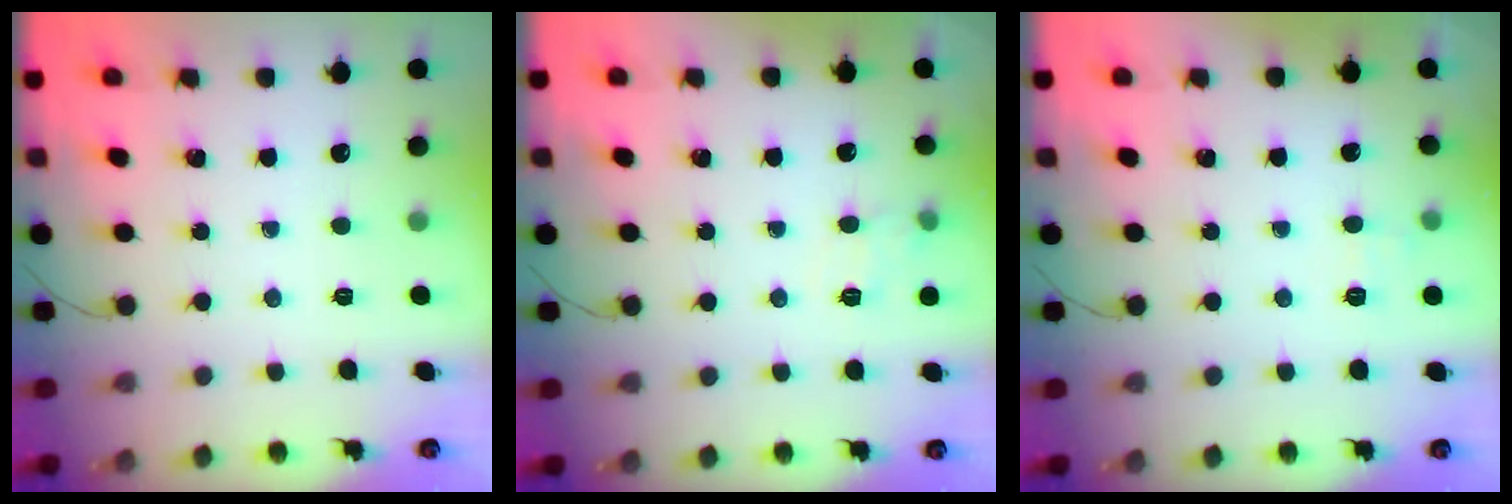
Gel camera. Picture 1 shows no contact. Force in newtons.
{"total": 5.5, "press": 5.2, "slide": 1.8}
{"total": 4.3, "press": 4.1, "slide": 1.3}